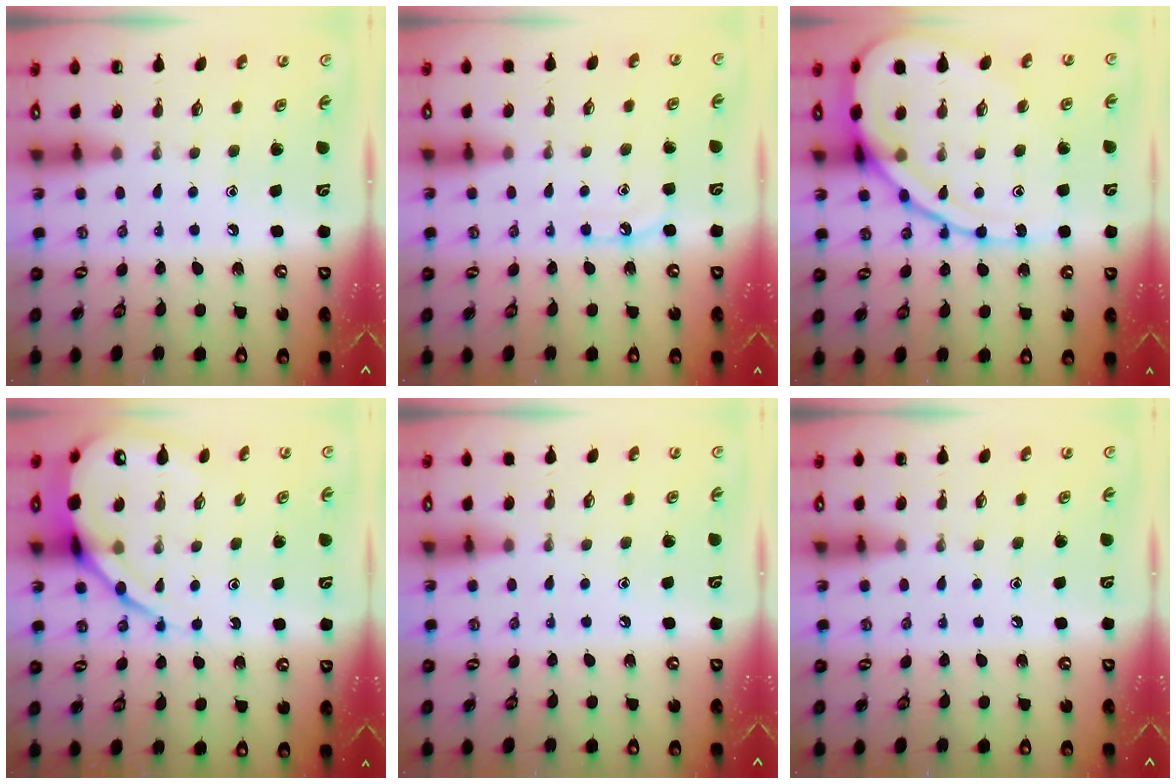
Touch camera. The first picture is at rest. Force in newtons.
{"total": 5.5, "press": 5.4, "slide": 0.7}
{"total": 15.6, "press": 15.4, "slide": 1.8}
{"total": 12.4, "press": 12.3, "slide": 1.4}
{"total": 2.3, "press": 2.2, "slide": 0.4}
{"total": 0.0}